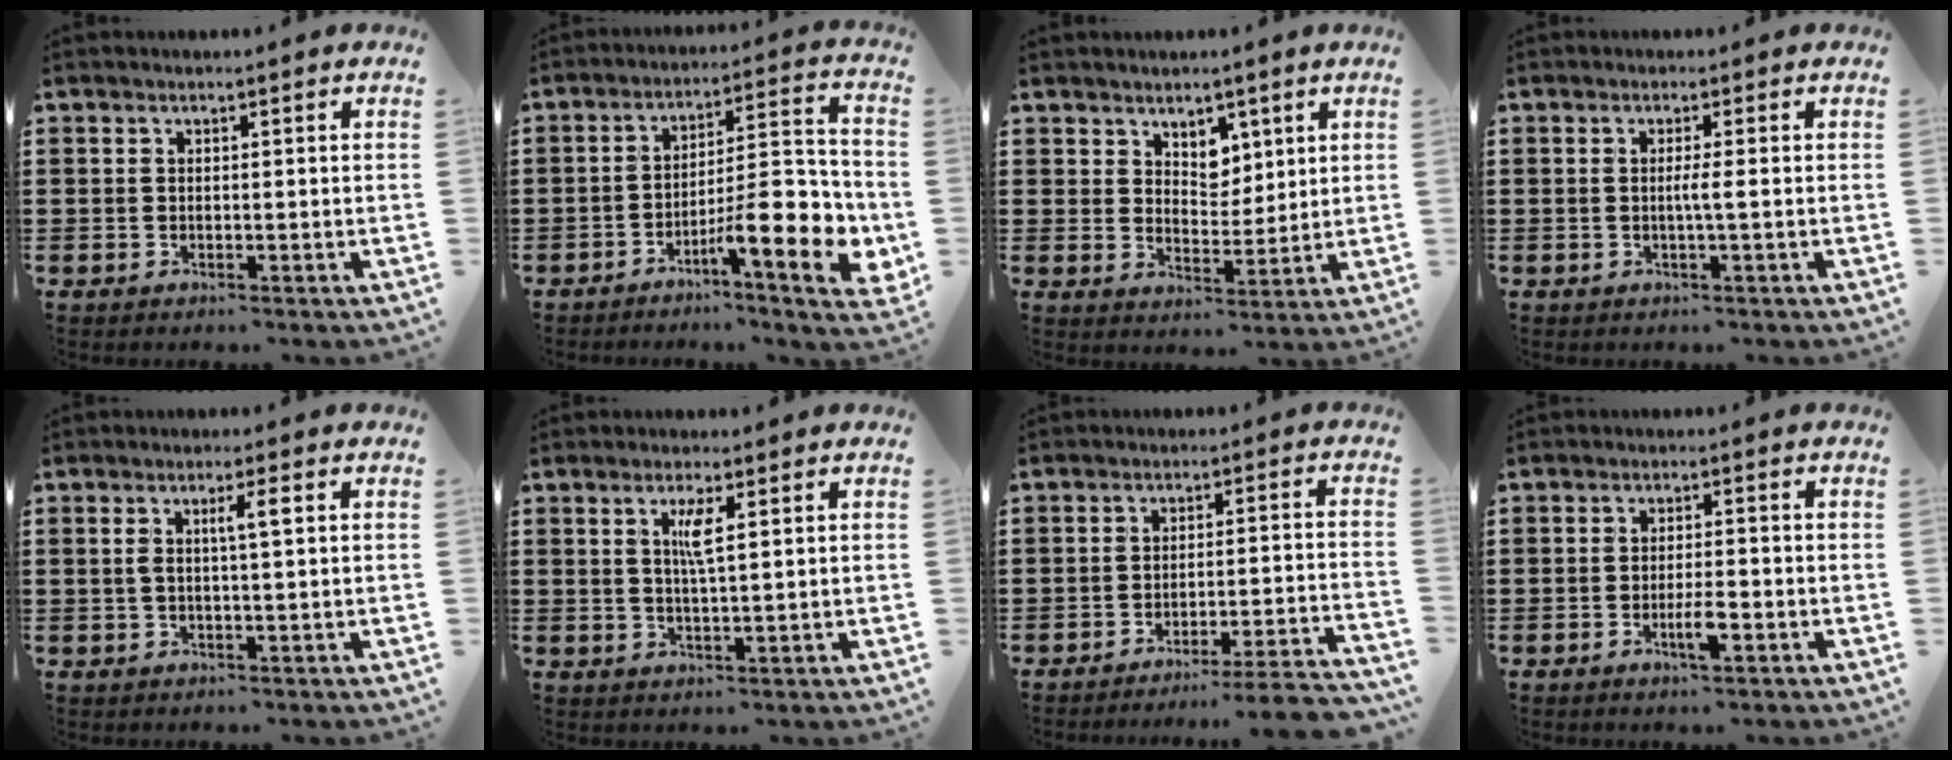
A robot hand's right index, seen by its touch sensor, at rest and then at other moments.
{"total": 12.1, "force": [-5.7, 2.9, 10.2], "torque": [-0.147, -0.007, -0.102]}
{"total": 4.4, "force": [3.3, 2.9, 0.6], "torque": [-0.020, -0.001, 0.059]}
{"total": 2.0, "force": [-0.2, -0.4, 1.9], "torque": [-0.035, -0.006, -0.007]}
{"total": 3.2, "force": [0.8, 0.4, 3.1], "torque": [-0.061, 0.004, 0.009]}
{"total": 3.2, "force": [1.2, 0.4, 2.9], "torque": [-0.062, 0.001, 0.018]}
{"total": 5.0, "force": [-4.5, -0.6, 2.2], "torque": [-0.036, -0.018, -0.088]}
{"total": 3.5, "force": [-1.5, 0.8, 3.0], "torque": [-0.058, 0.001, -0.029]}